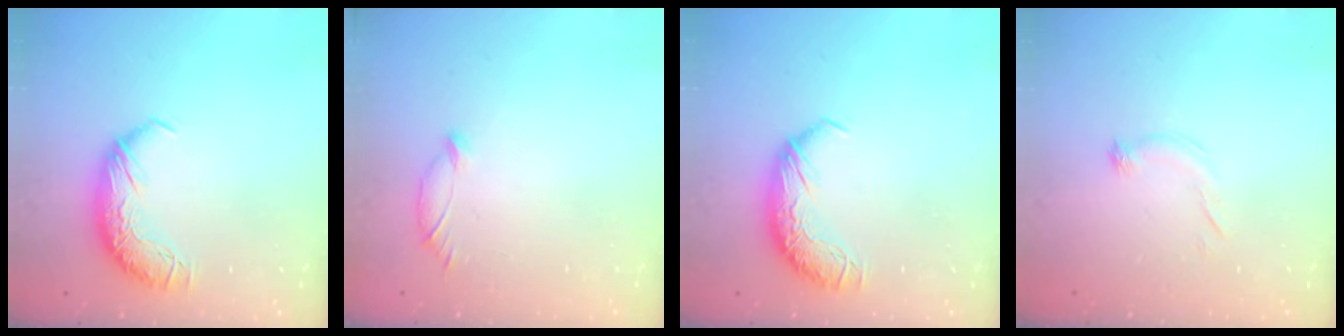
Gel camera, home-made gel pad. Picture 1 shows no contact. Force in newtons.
{"total": 5.8, "press": 5.7, "slide": 1.0}
{"total": 0.0}
{"total": 7.1, "press": 7.1, "slide": 0.8}